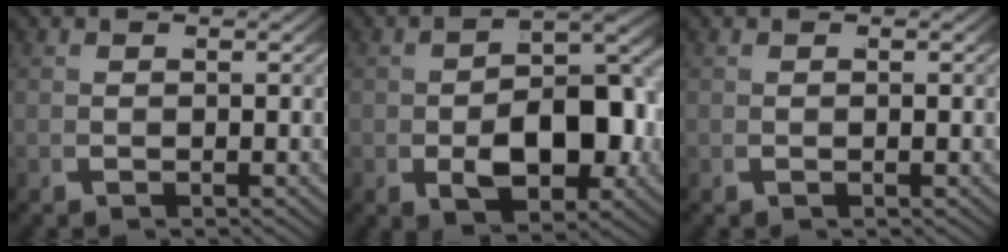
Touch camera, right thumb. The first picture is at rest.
{"total": 9.2, "force": [-1.4, 5.1, 7.5], "torque": [-0.122, -0.013, -0.008]}
{"total": 0.0}